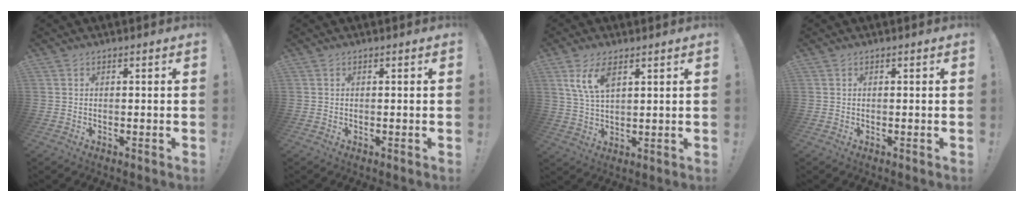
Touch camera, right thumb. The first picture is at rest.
{"total": 0.0}
{"total": 8.2, "force": [4.2, 3.8, 5.9], "torque": [-0.118, -0.011, 0.078]}
{"total": 0.0}